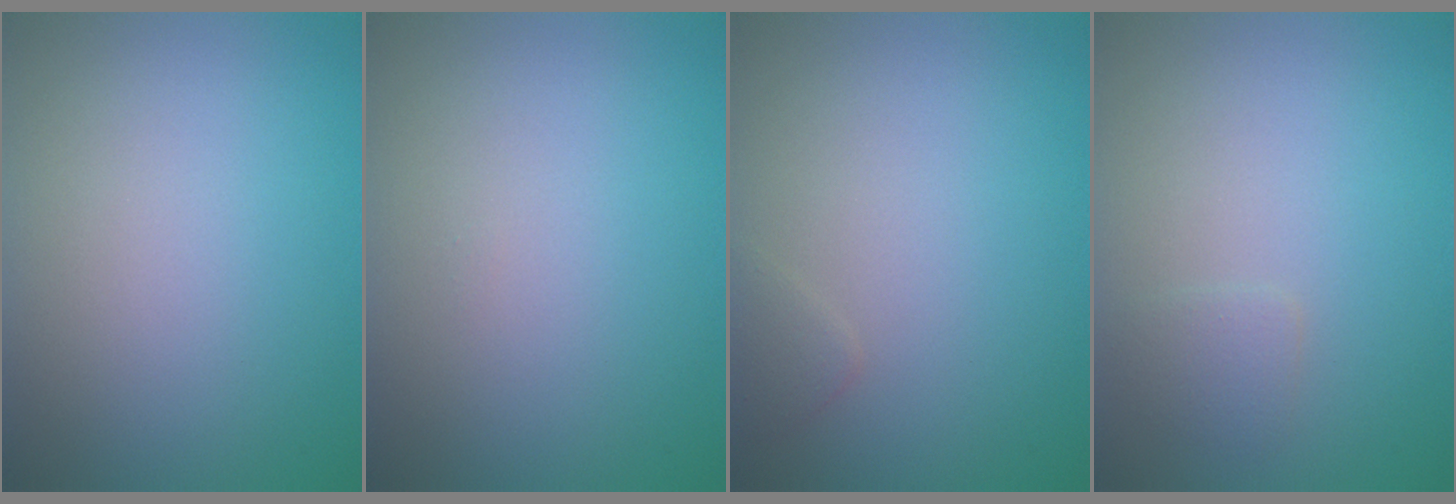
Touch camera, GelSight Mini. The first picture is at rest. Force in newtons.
{"total": 0.0}
{"total": 0.9, "press": 0.9, "slide": 0.0}
{"total": 1.0, "press": 1.0, "slide": 0.0}